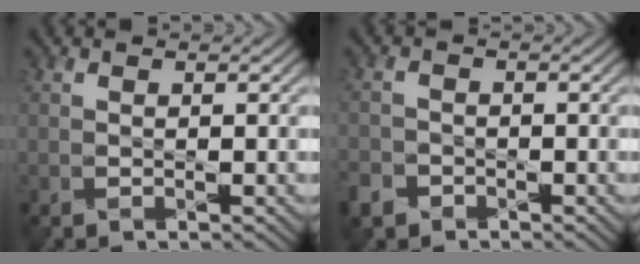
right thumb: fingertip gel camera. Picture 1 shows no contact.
{"total": 2.7, "force": [-1.9, 1.7, 0.7], "torque": [-0.020, -0.006, -0.045]}